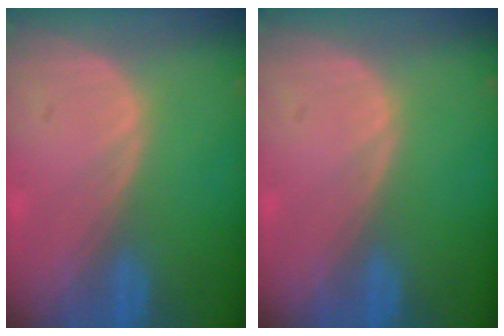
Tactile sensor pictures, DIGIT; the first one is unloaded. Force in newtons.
{"total": 0.0}